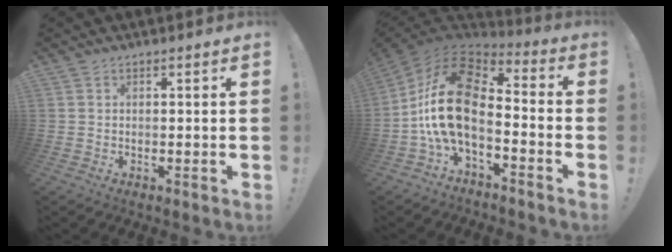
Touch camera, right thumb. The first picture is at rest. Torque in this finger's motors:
{"motor_torque": [2.52, 2.48, 0.36, -0.05, 0.30]}